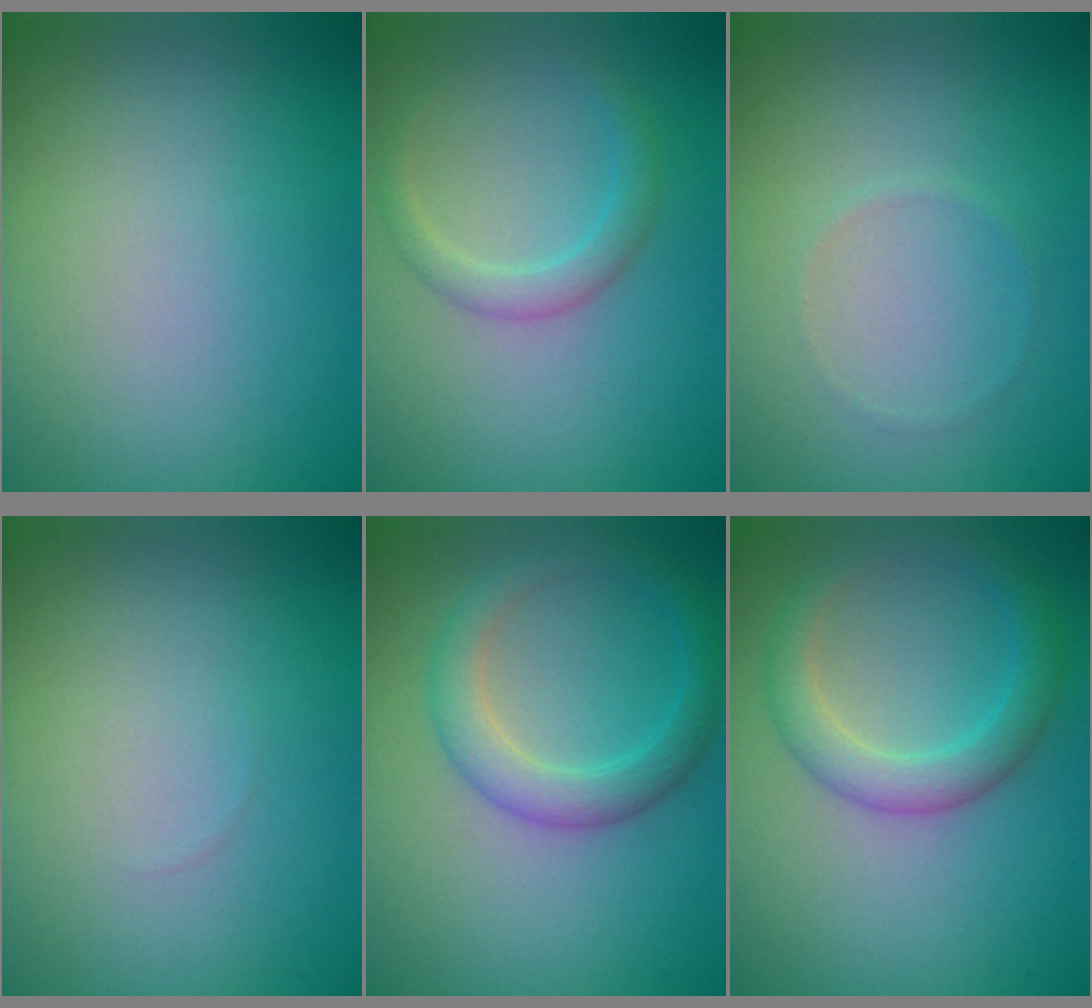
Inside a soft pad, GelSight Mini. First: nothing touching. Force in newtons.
{"total": 1.9, "press": 1.9, "slide": 0.0}
{"total": 0.5, "press": 0.5, "slide": 0.1}
{"total": 0.0}
{"total": 3.3, "press": 3.3, "slide": 0.2}
{"total": 3.3, "press": 3.3, "slide": 0.1}